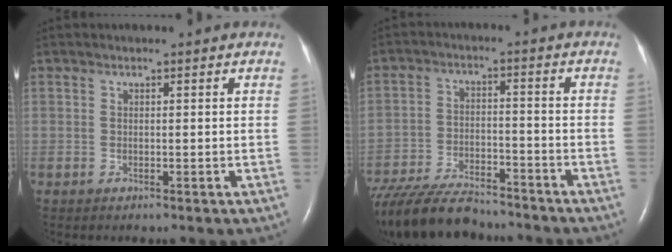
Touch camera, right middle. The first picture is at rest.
{"total": 15.8, "force": [-14.0, 3.4, 6.5], "torque": [-0.133, -0.018, -0.229]}